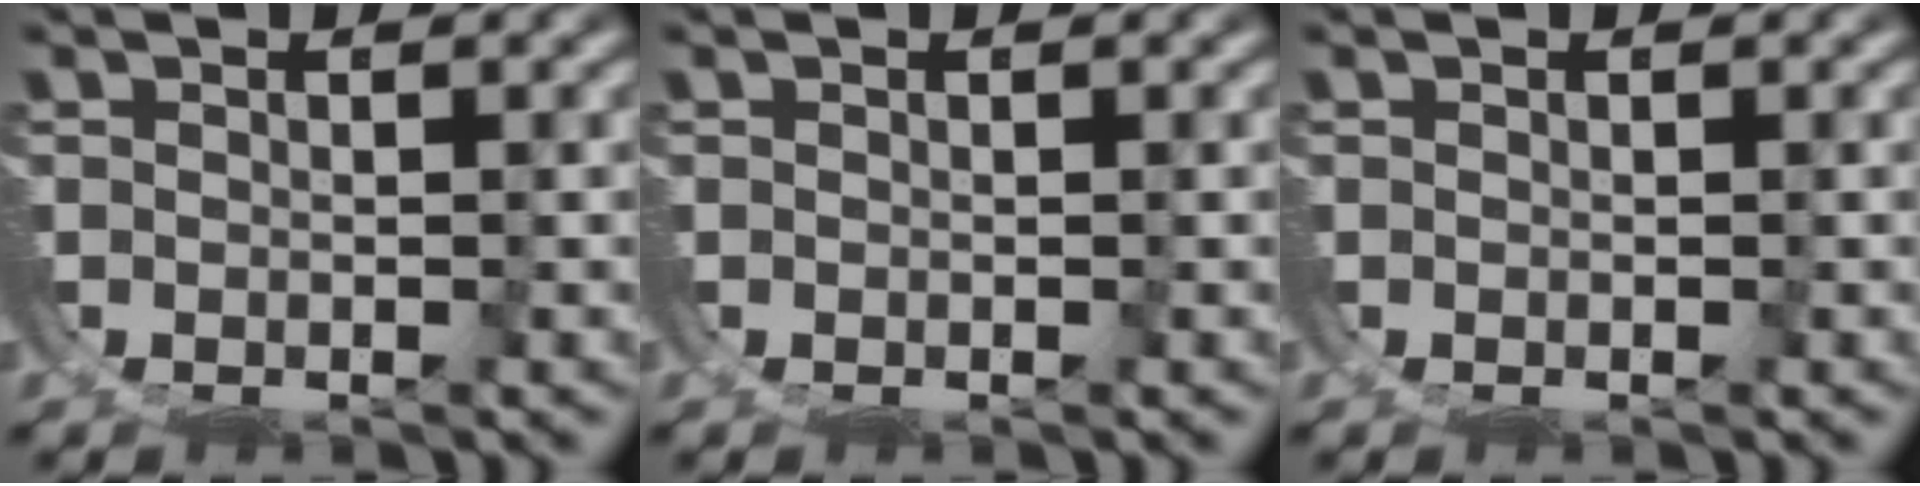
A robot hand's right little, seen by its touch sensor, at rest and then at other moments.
{"total": 0.0}
{"total": 0.0}